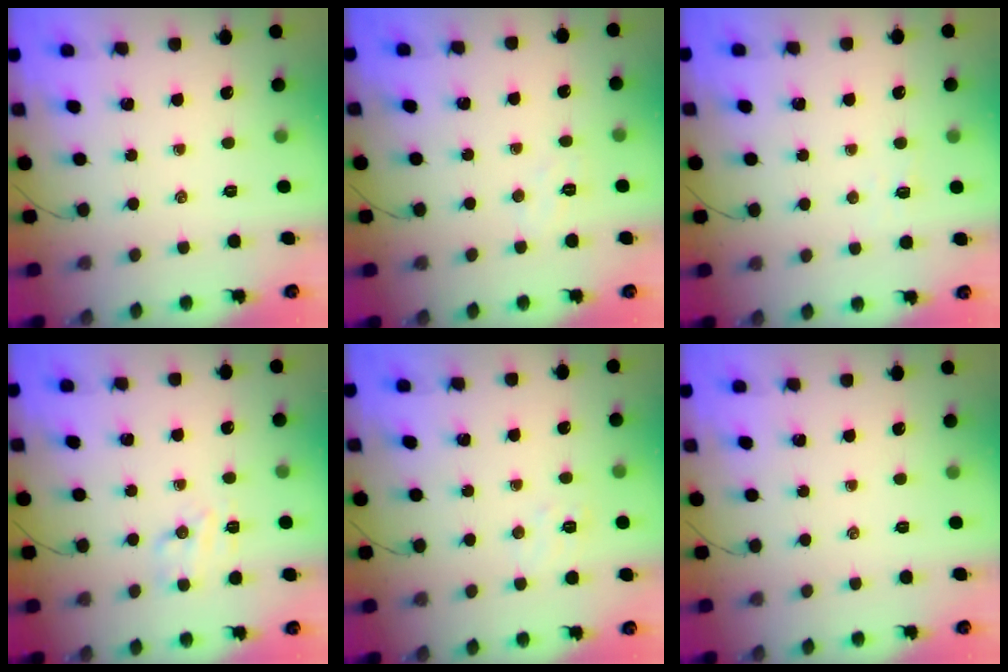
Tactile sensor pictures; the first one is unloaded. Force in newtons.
{"total": 3.6, "press": 3.5, "slide": 0.8}
{"total": 1.6, "press": 1.6, "slide": 0.5}
{"total": 5.3, "press": 5.2, "slide": 1.2}
{"total": 4.6, "press": 4.5, "slide": 1.0}
{"total": 0.0}